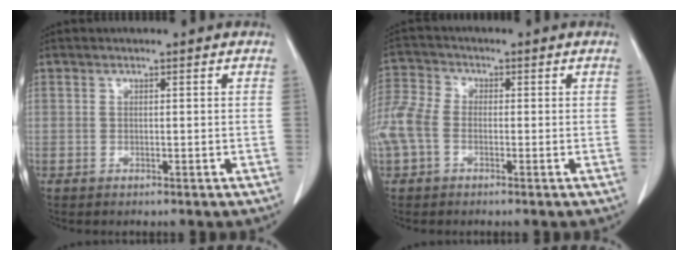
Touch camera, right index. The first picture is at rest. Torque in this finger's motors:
{"motor_torque": [0.94, -0.16, 0.41, 0.10]}